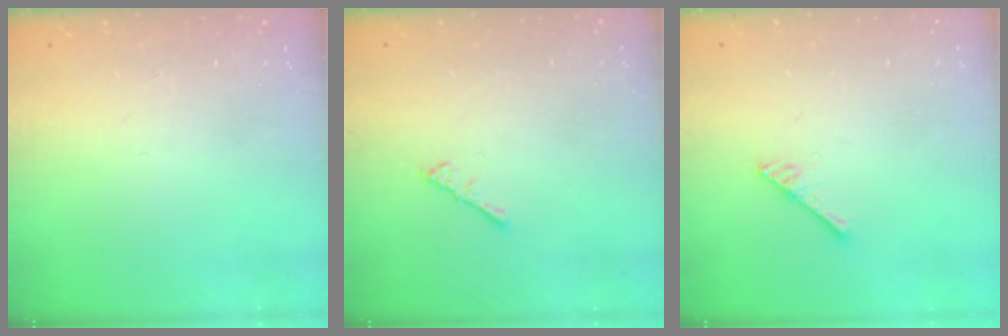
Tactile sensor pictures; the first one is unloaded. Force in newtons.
{"total": 2.2, "press": 2.1, "slide": 0.5}
{"total": 4.2, "press": 4.2, "slide": 0.4}